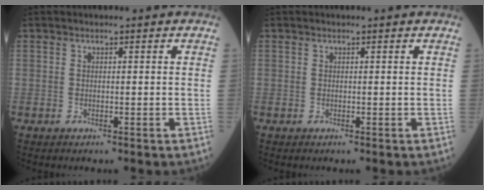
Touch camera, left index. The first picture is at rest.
{"total": 0.0}